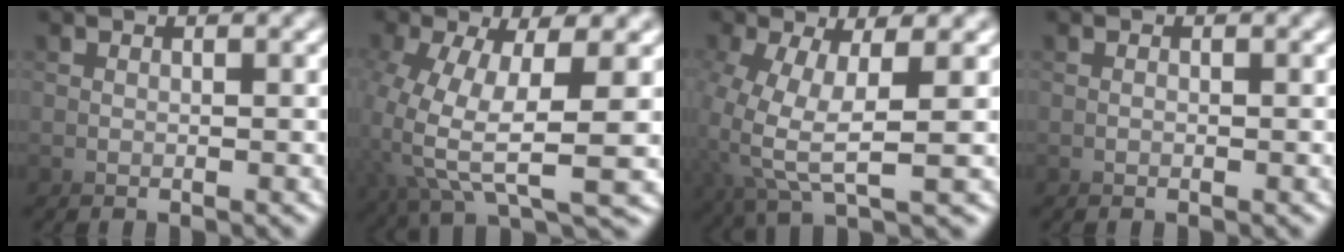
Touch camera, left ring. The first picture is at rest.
{"total": 3.3, "force": [0.8, -1.8, 2.7], "torque": [-0.083, 0.023, 0.002]}
{"total": 3.1, "force": [0.6, -2.9, 0.8], "torque": [-0.048, 0.020, 0.003]}
{"total": 0.7, "force": [-0.1, -0.5, -0.4], "torque": [-0.002, -0.003, 0.000]}